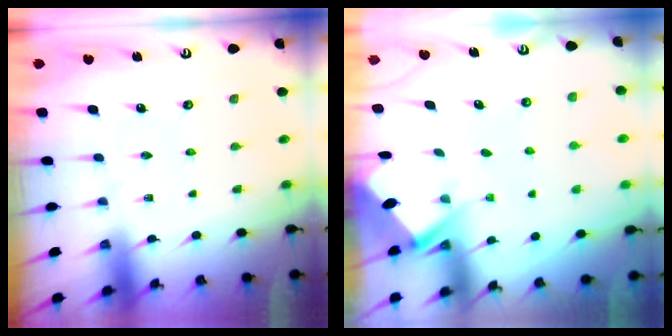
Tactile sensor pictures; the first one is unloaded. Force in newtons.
{"total": 3.0, "press": 2.9, "slide": 0.4}